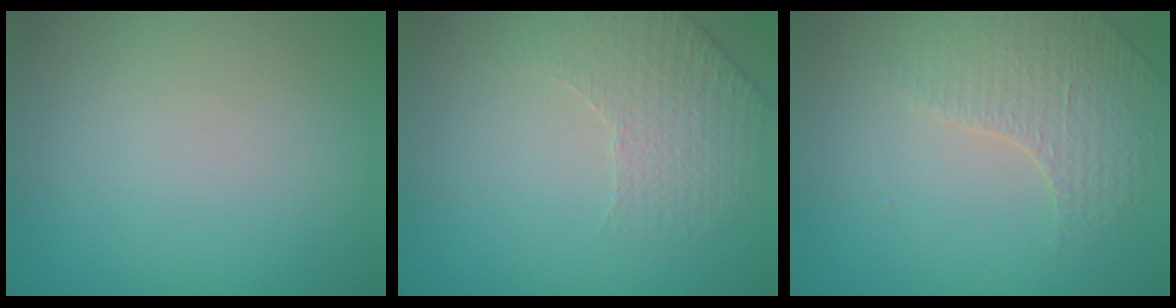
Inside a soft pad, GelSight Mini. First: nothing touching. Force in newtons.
{"total": 1.9, "press": 1.6, "slide": 1.0}
{"total": 1.8, "press": 1.6, "slide": 0.8}